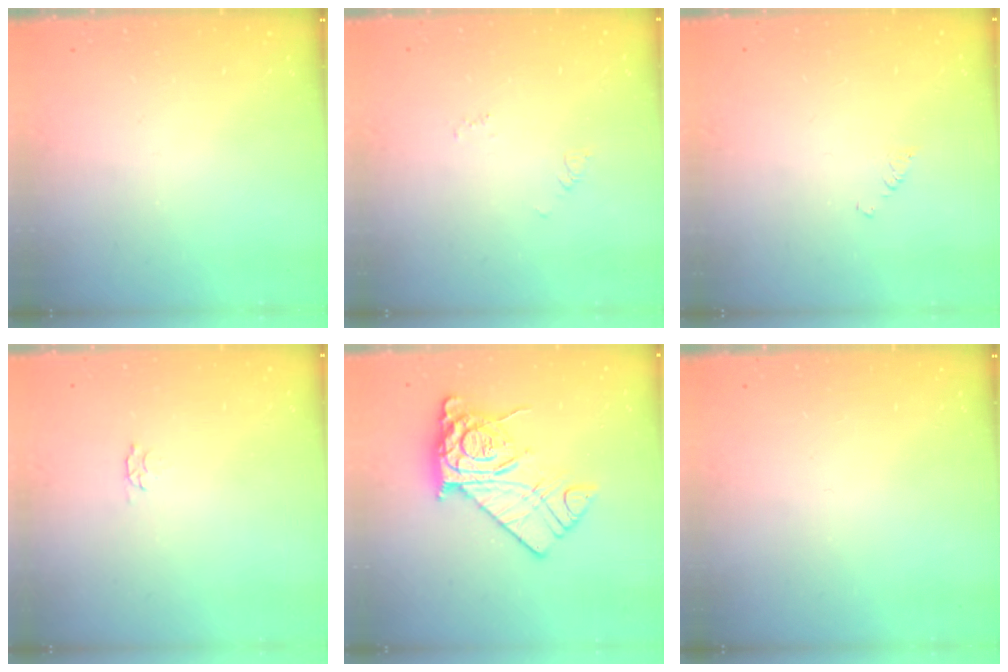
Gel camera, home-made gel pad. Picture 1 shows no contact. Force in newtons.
{"total": 1.7, "press": 1.6, "slide": 0.3}
{"total": 2.4, "press": 2.4, "slide": 0.4}
{"total": 2.9, "press": 2.9, "slide": 0.4}
{"total": 14.9, "press": 14.8, "slide": 1.7}
{"total": 0.0}